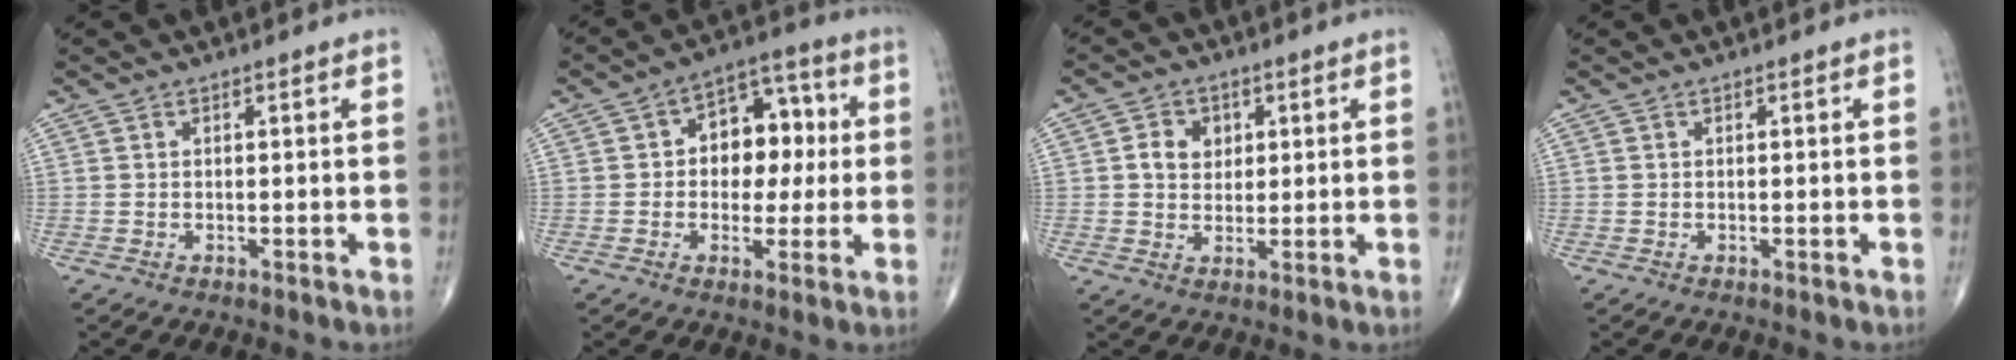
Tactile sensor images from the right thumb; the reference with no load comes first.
{"total": 11.5, "force": [1.0, 7.9, 8.2], "torque": [-0.070, 0.028, 0.008]}
{"total": 5.2, "force": [1.3, 4.2, 2.6], "torque": [-0.021, -0.002, 0.020]}
{"total": 0.0}